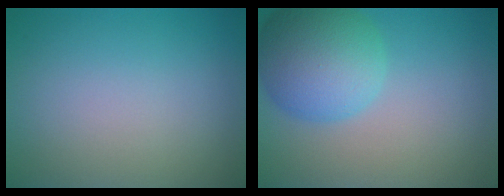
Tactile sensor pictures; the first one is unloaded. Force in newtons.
{"total": 7.5, "press": 7.5, "slide": 0.3}